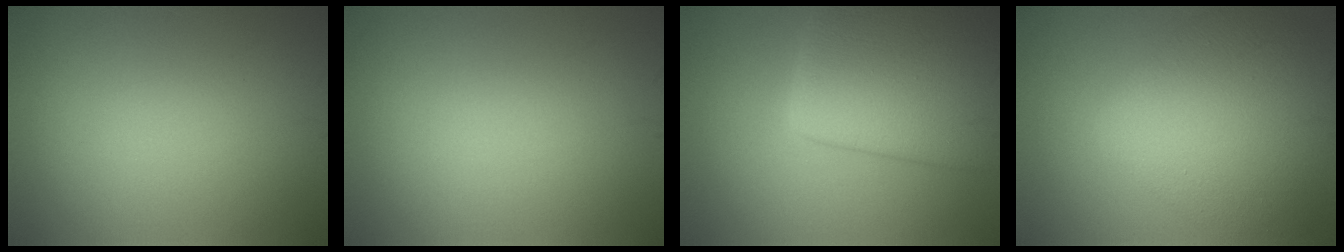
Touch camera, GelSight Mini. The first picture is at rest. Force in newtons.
{"total": 0.0}
{"total": 13.3, "press": 13.3, "slide": 0.6}
{"total": 8.3, "press": 8.3, "slide": 0.3}